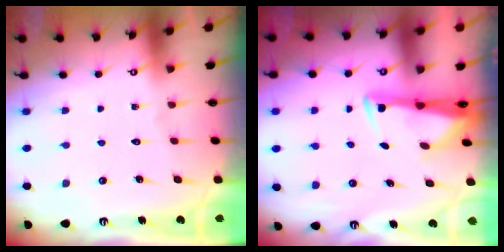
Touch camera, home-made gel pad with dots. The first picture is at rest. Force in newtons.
{"total": 3.0, "press": 2.8, "slide": 0.9}